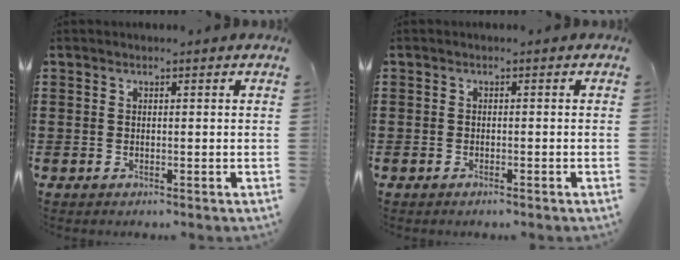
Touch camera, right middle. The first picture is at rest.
{"total": 0.6, "force": [-0.5, 0.1, 0.4], "torque": [-0.010, -0.004, -0.008]}